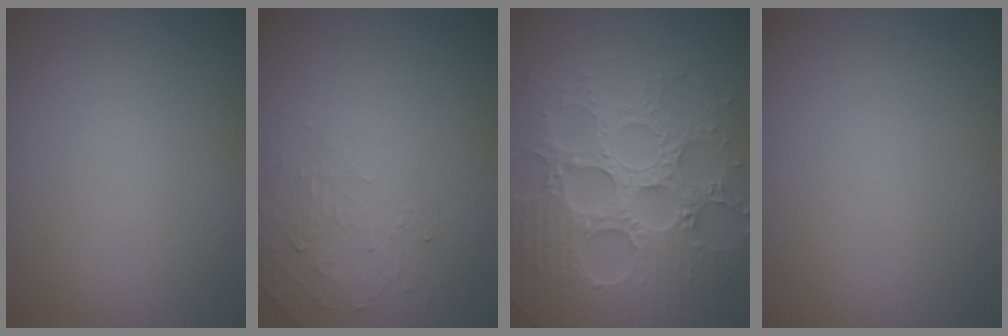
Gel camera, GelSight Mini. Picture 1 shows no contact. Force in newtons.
{"total": 1.9, "press": 0.5, "slide": 1.9}
{"total": 8.0, "press": 7.8, "slide": 1.7}
{"total": 0.0}